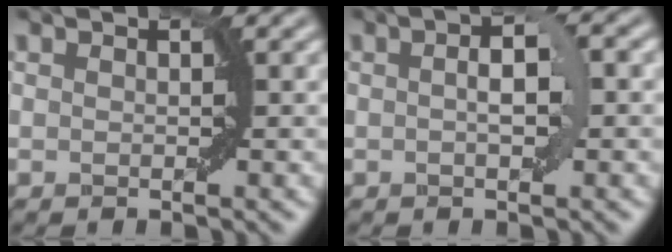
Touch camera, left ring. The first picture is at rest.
{"total": 3.2, "force": [0.3, 0.9, 3.0], "torque": [-0.048, 0.007, 0.002]}